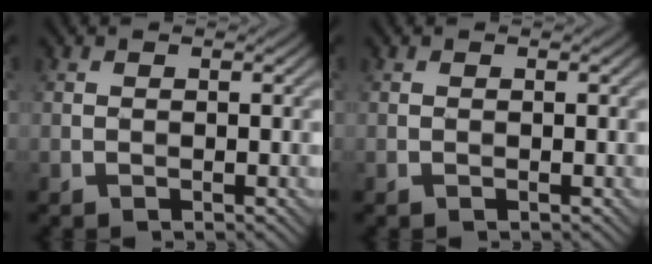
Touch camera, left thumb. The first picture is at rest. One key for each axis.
{"total": 0.0}